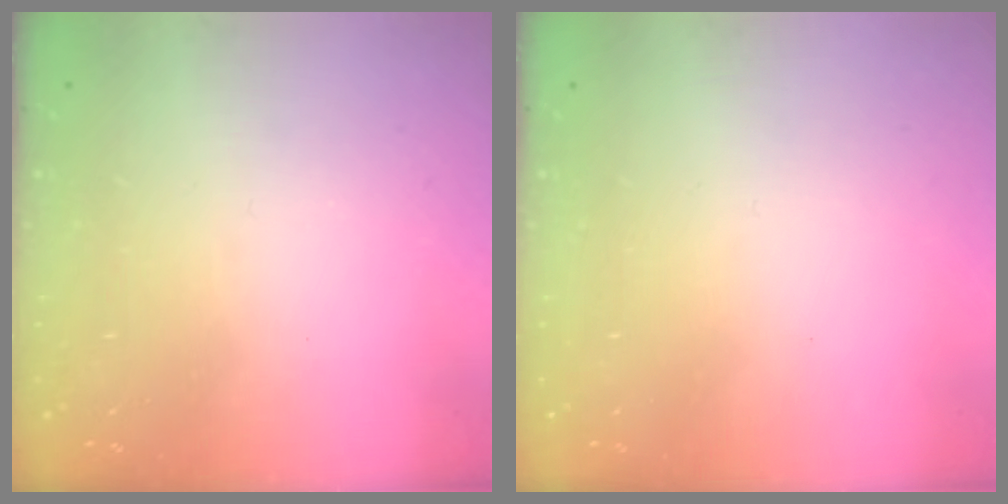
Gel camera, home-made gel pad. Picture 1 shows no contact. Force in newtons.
{"total": 1.7, "press": 1.6, "slide": 0.1}